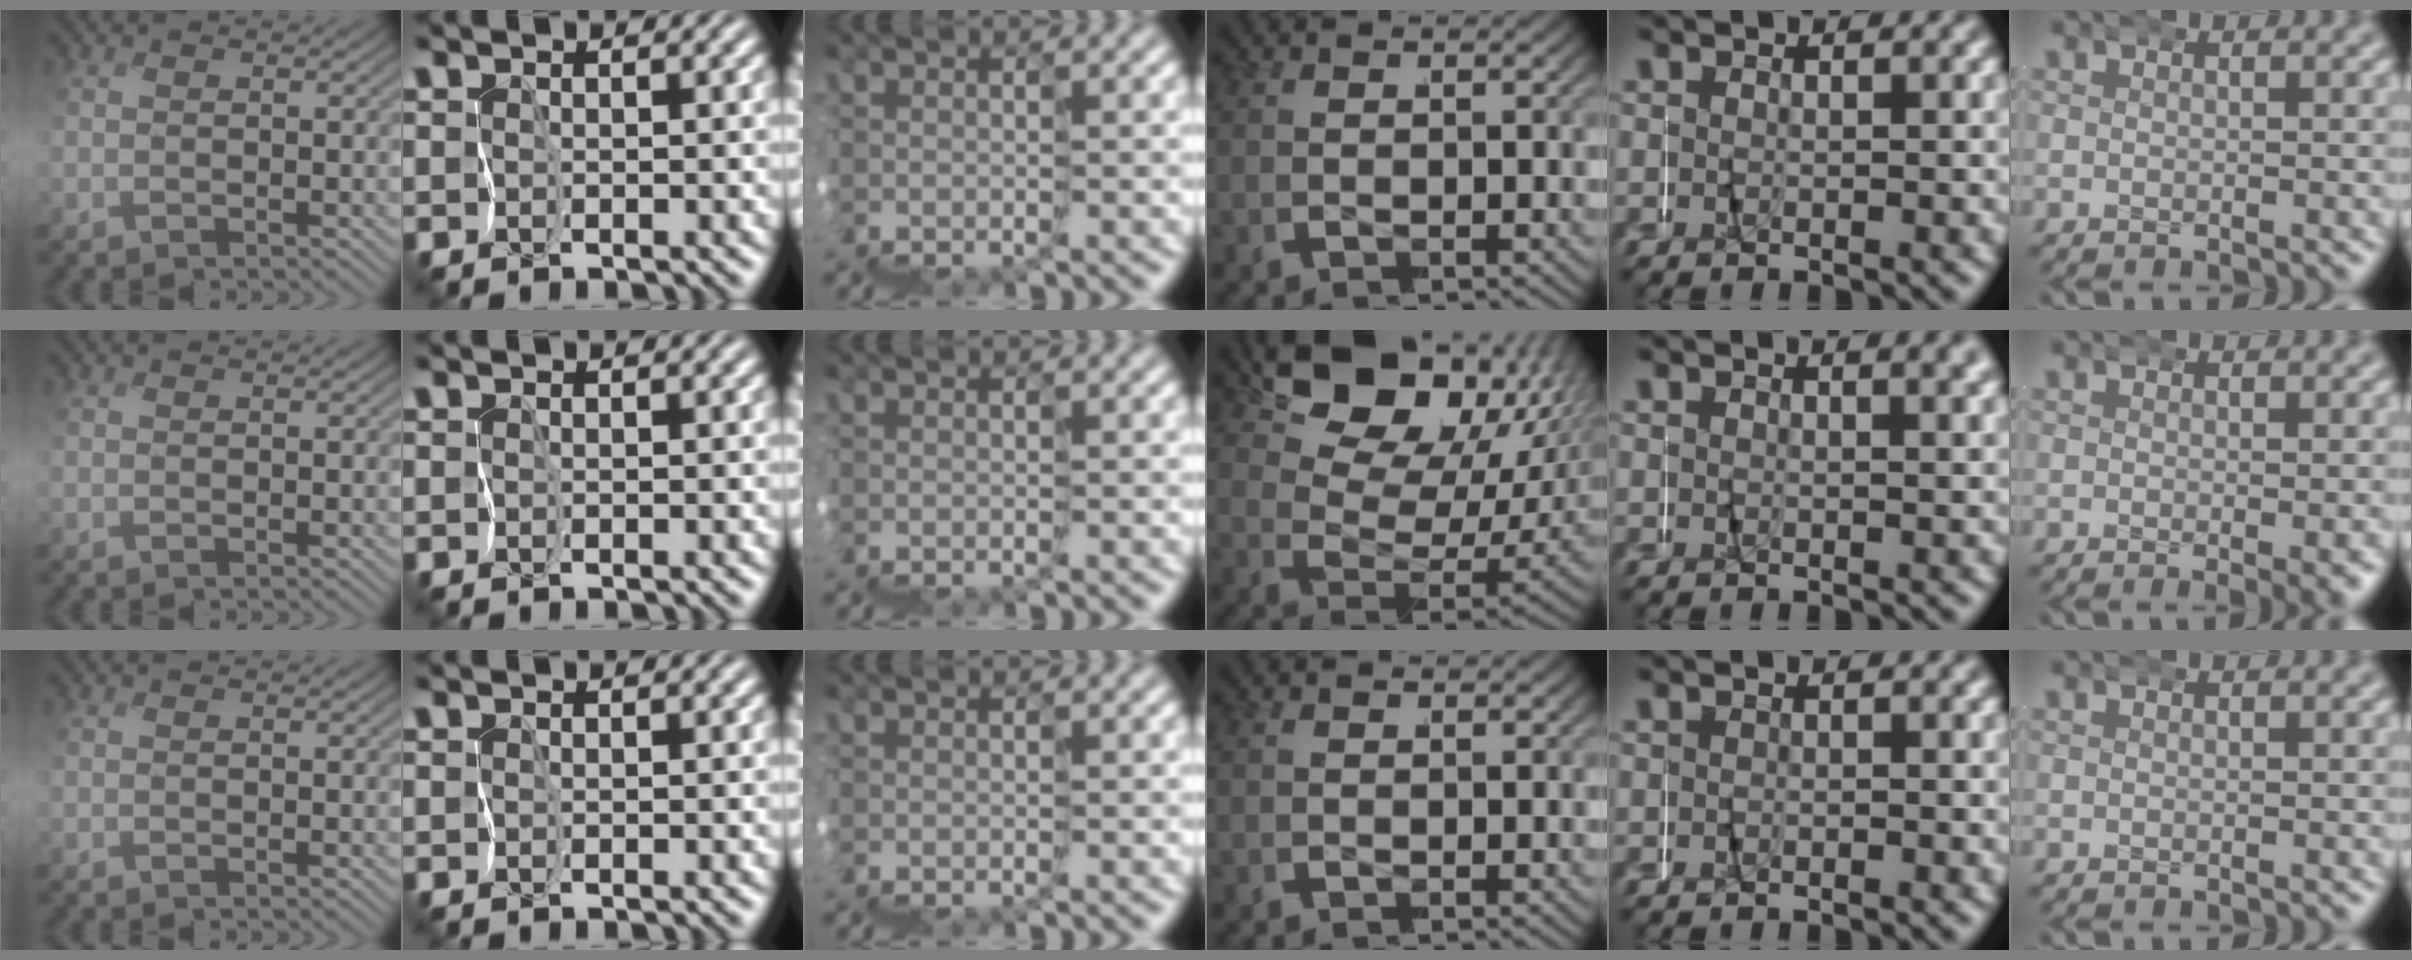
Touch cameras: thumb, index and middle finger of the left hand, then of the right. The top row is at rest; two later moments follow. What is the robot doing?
{"motion": "wrap", "object": "napkin"}